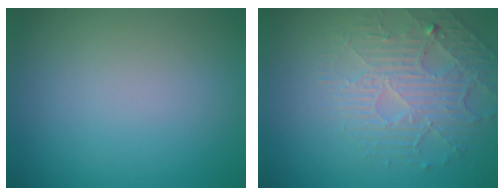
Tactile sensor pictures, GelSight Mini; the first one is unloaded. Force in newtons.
{"total": 4.5, "press": 3.3, "slide": 3.1}